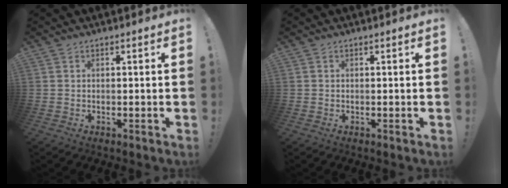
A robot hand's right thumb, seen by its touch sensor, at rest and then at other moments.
{"total": 0.0}